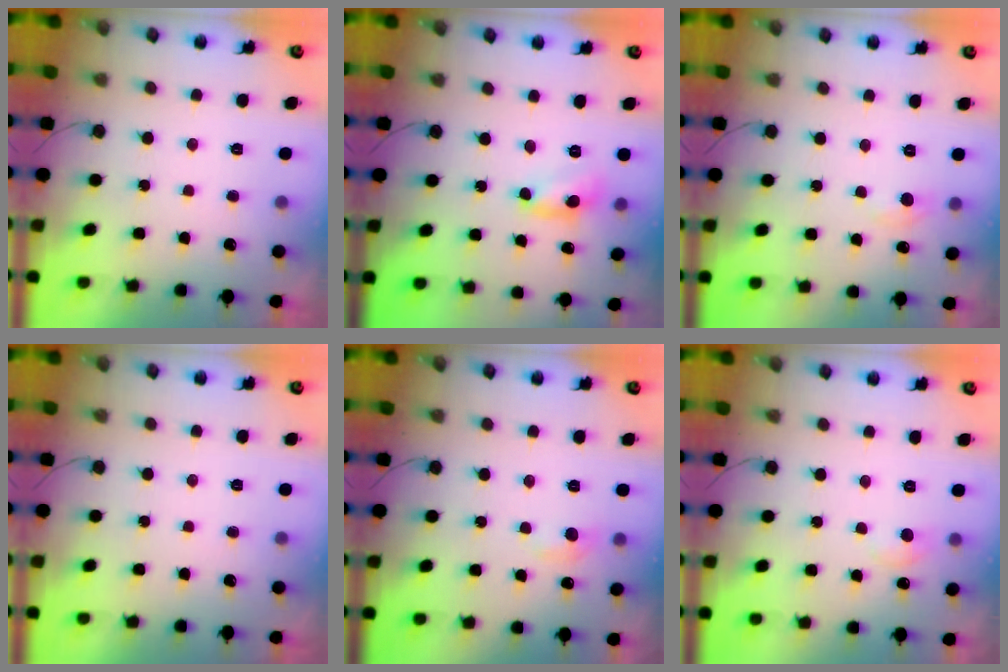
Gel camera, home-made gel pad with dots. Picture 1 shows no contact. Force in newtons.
{"total": 6.0, "press": 6.0, "slide": 0.4}
{"total": 3.7, "press": 3.6, "slide": 0.6}
{"total": 0.0}
{"total": 6.1, "press": 6.0, "slide": 0.9}
{"total": 6.8, "press": 6.7, "slide": 0.7}